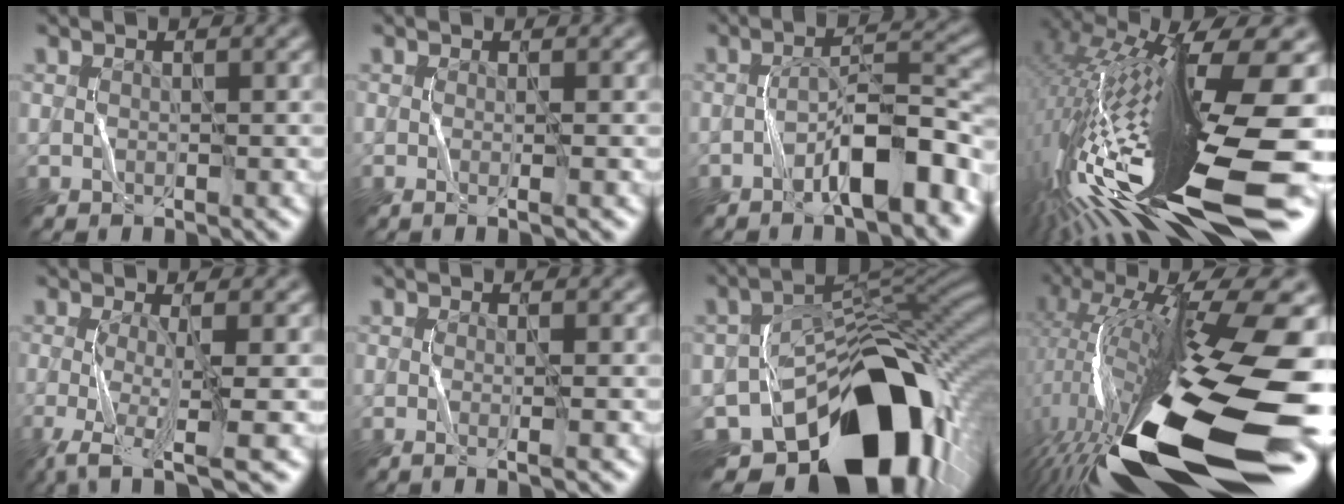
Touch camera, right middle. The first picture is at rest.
{"total": 1.2, "force": [-0.1, 0.4, 1.1], "torque": [-0.011, 0.002, -0.010]}
{"total": 6.4, "force": [-3.6, 1.7, 5.0], "torque": [-0.073, 0.031, -0.057]}
{"total": 18.8, "force": [-2.5, 4.0, 18.2], "torque": [-0.325, -0.008, -0.036]}
{"total": 5.2, "force": [-2.3, 0.8, 4.6], "torque": [-0.081, 0.000, -0.053]}
{"total": 1.5, "force": [-0.2, 0.5, 1.4], "torque": [-0.015, 0.001, -0.012]}
{"total": 16.9, "force": [-9.1, 10.0, 10.2], "torque": [-0.134, -0.005, -0.140]}
{"total": 19.0, "force": [-5.7, 4.8, 17.5], "torque": [-0.314, 0.019, -0.113]}